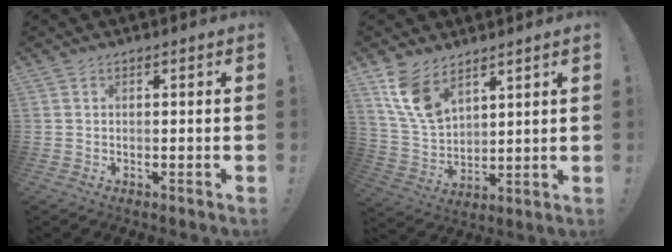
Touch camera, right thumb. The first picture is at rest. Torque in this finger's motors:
{"motor_torque": [1.21, 1.72, 0.44, 0.99, 0.06]}